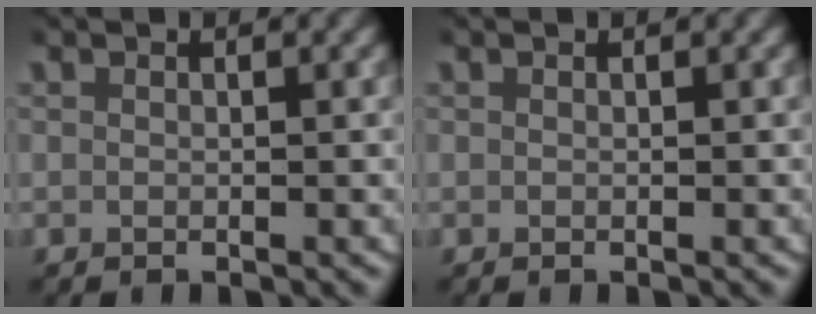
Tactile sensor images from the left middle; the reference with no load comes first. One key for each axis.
{"total": 0.0}